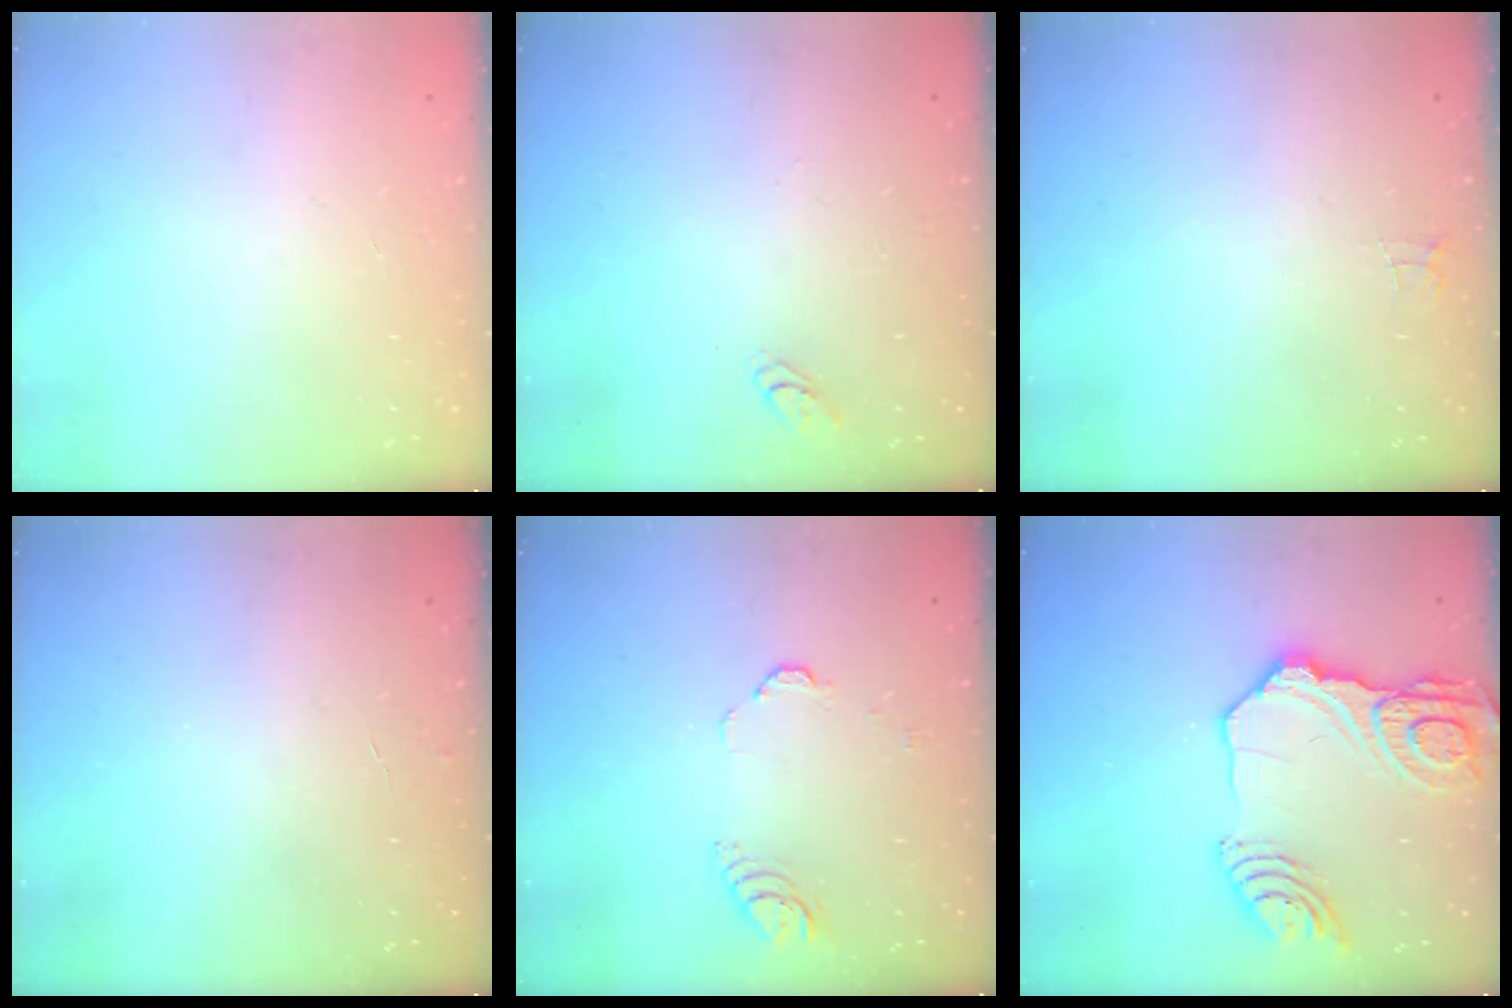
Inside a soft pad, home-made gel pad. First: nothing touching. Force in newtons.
{"total": 2.7, "press": 2.7, "slide": 0.3}
{"total": 2.9, "press": 2.9, "slide": 0.2}
{"total": 2.5, "press": 2.5, "slide": 0.2}
{"total": 3.5, "press": 3.5, "slide": 0.2}
{"total": 20.5, "press": 20.4, "slide": 2.5}